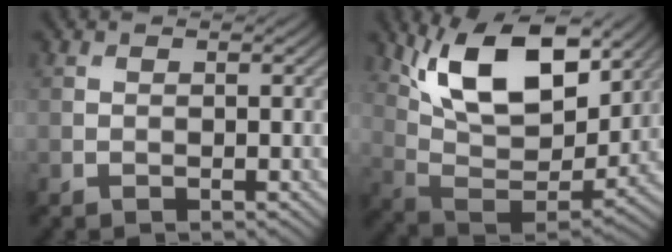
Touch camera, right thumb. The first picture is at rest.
{"total": 15.3, "force": [8.0, 7.3, 10.9], "torque": [-0.198, -0.004, 0.133]}